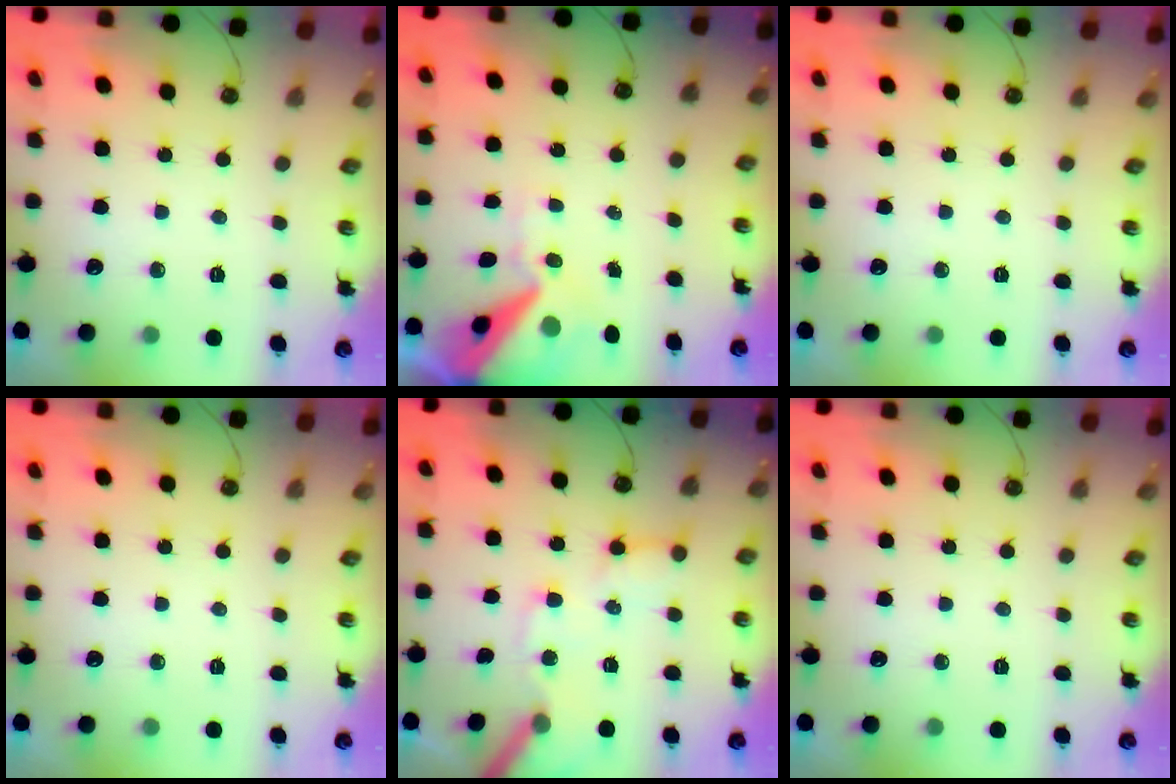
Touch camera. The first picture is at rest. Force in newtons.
{"total": 13.1, "press": 13.0, "slide": 1.7}
{"total": 0.0}
{"total": 0.0}
{"total": 12.7, "press": 12.6, "slide": 1.7}
{"total": 0.0}